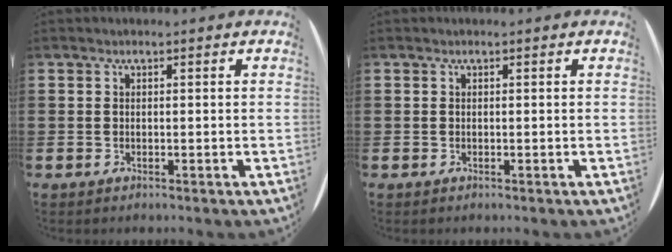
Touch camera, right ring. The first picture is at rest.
{"total": 0.0}